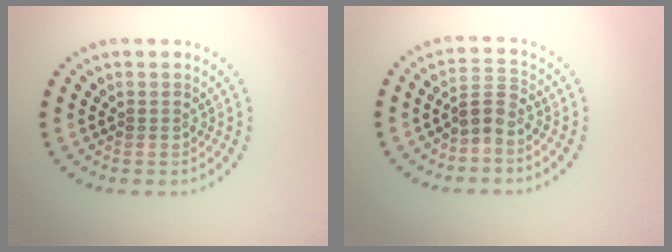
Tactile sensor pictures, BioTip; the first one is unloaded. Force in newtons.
{"total": 2.3, "press": 1.6, "slide": 1.6}